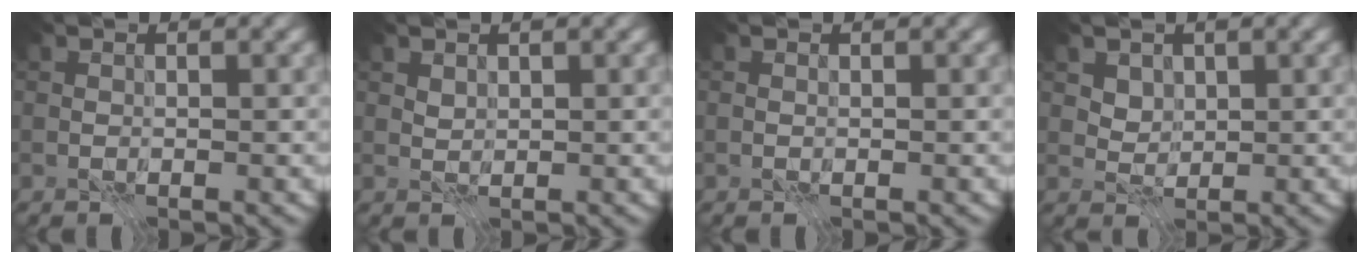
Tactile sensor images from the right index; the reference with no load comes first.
{"total": 0.8, "force": [0.6, 0.5, 0.4], "torque": [-0.013, -0.002, 0.014]}
{"total": 0.0}
{"total": 2.5, "force": [1.5, 1.8, 1.0], "torque": [-0.029, -0.010, 0.049]}